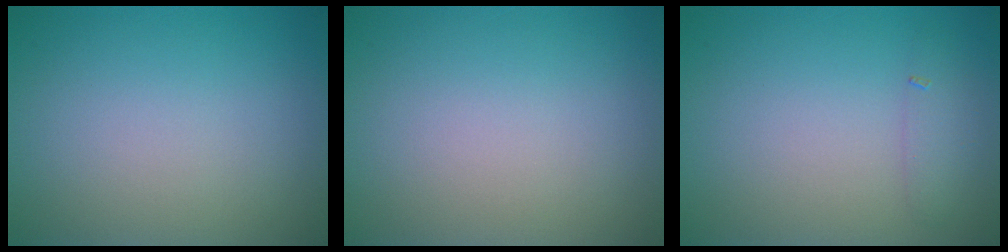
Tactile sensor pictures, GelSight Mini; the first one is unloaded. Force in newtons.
{"total": 0.0}
{"total": 1.3, "press": 1.3, "slide": 0.0}